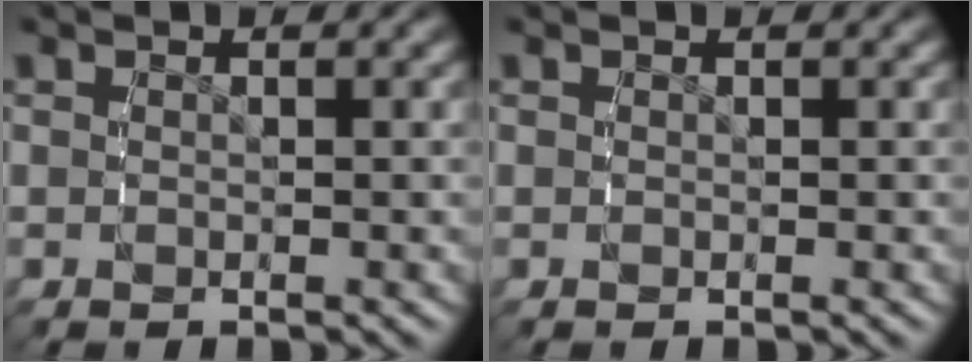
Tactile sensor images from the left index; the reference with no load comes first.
{"total": 0.0}